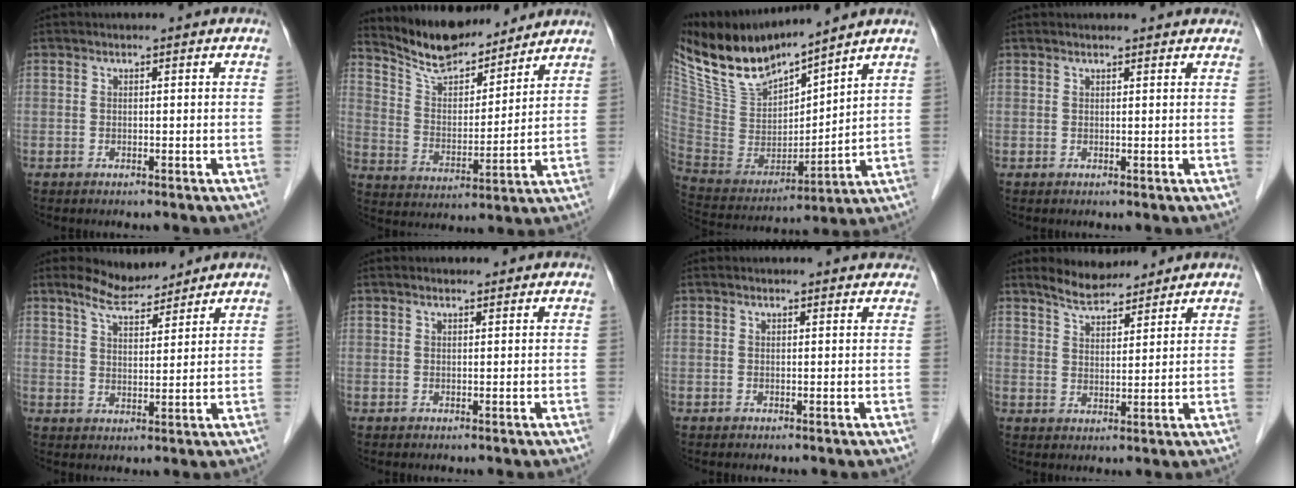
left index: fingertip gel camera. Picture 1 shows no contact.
{"total": 11.6, "force": [11.0, 2.4, 2.9], "torque": [-0.058, 0.006, 0.203]}
{"total": 15.2, "force": [13.7, 2.0, 6.4], "torque": [-0.142, 0.001, 0.276]}
{"total": 3.7, "force": [3.5, 0.8, 0.8], "torque": [-0.009, 0.017, 0.033]}
{"total": 5.6, "force": [5.2, 1.0, 1.8], "torque": [-0.045, 0.012, 0.100]}
{"total": 1.1, "force": [1.0, 0.4, 0.4], "torque": [-0.015, 0.009, 0.016]}
{"total": 4.3, "force": [4.1, 1.1, 0.8], "torque": [-0.003, 0.012, 0.034]}
{"total": 5.6, "force": [5.3, 1.2, 1.5], "torque": [-0.040, 0.013, 0.100]}